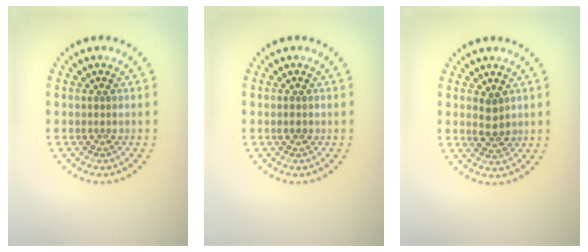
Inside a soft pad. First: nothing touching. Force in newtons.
{"total": 0.8, "press": 0.8, "slide": 0.1}
{"total": 1.8, "press": 1.8, "slide": 0.3}